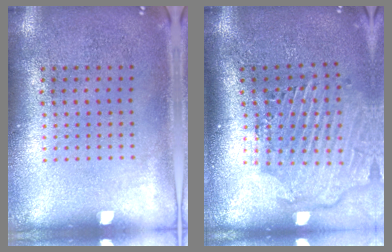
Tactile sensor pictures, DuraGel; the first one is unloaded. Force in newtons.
{"total": 2.8, "press": 2.3, "slide": 1.7}